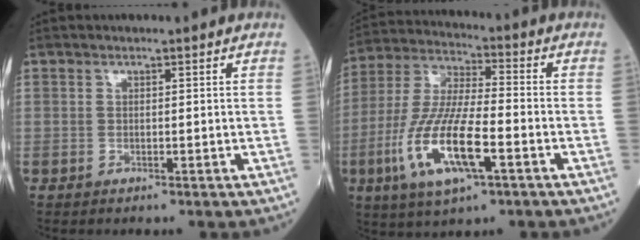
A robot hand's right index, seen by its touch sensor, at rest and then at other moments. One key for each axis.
{"total": 15.0, "fx": -5.2, "fy": 3.3, "fz": 13.7, "tx": -0.290, "ty": -0.015, "tz": -0.095}